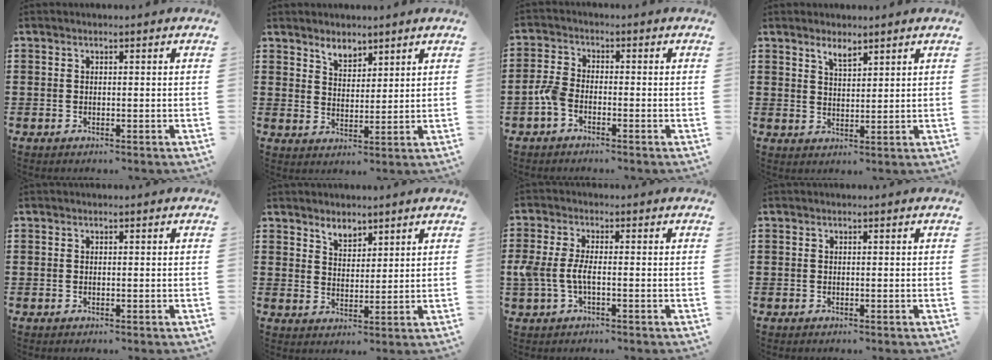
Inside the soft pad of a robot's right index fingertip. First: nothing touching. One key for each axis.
{"total": 3.3, "fx": 3.0, "fy": 1.3, "fz": 0.5, "tx": -0.010, "ty": 0.000, "tz": 0.055}
{"total": 3.2, "fx": -1.8, "fy": 1.6, "fz": 2.2, "tx": -0.061, "ty": 0.000, "tz": -0.040}
{"total": 2.3, "fx": 2.1, "fy": 0.2, "fz": 0.9, "tx": -0.019, "ty": 0.001, "tz": 0.040}
{"total": 0.0}
{"total": 3.1, "fx": 2.8, "fy": 1.2, "fz": 0.3, "tx": -0.014, "ty": 0.003, "tz": 0.054}
{"total": 4.0, "fx": -0.9, "fy": 1.4, "fz": 3.6, "tx": -0.099, "ty": -0.009, "tz": -0.027}
{"total": 0.0}